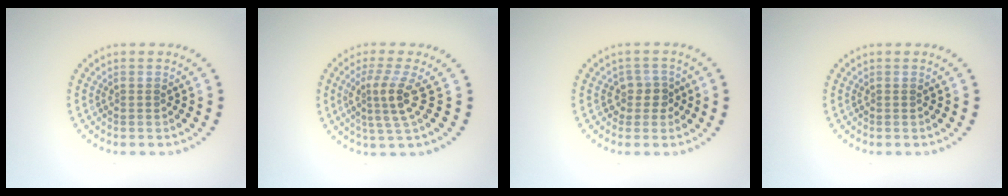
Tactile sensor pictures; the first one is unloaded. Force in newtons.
{"total": 3.3, "press": 2.4, "slide": 2.2}
{"total": 1.9, "press": 1.6, "slide": 1.1}
{"total": 0.0}